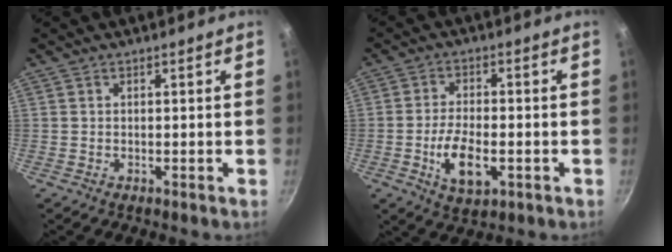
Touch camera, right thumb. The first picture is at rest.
{"total": 9.0, "force": [-2.5, 4.4, 7.4], "torque": [-0.130, 0.010, -0.041]}